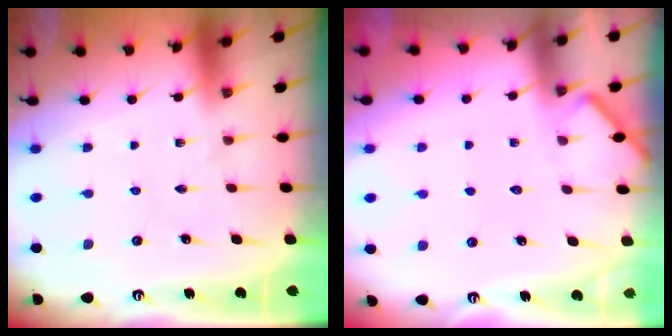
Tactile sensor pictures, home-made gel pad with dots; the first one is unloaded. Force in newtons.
{"total": 3.7, "press": 3.6, "slide": 0.5}